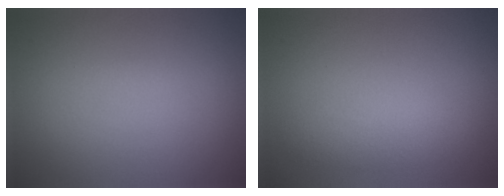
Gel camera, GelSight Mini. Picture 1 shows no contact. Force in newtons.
{"total": 2.4, "press": 2.4, "slide": 0.2}